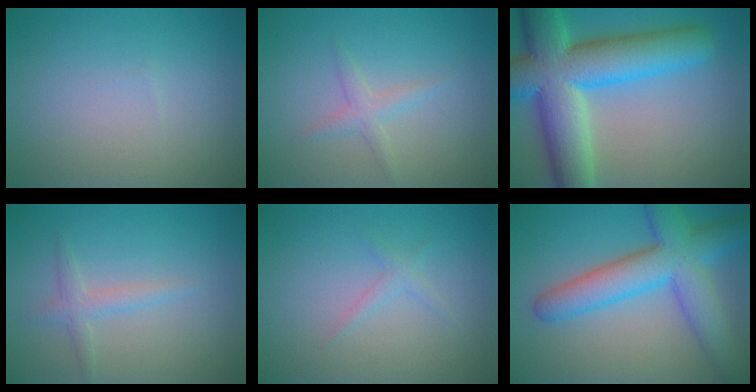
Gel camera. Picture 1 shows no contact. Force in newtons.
{"total": 1.6, "press": 1.6, "slide": 0.0}
{"total": 12.7, "press": 12.7, "slide": 0.5}
{"total": 1.7, "press": 1.7, "slide": 0.1}
{"total": 1.1, "press": 1.1, "slide": 0.0}
{"total": 8.2, "press": 8.2, "slide": 0.3}